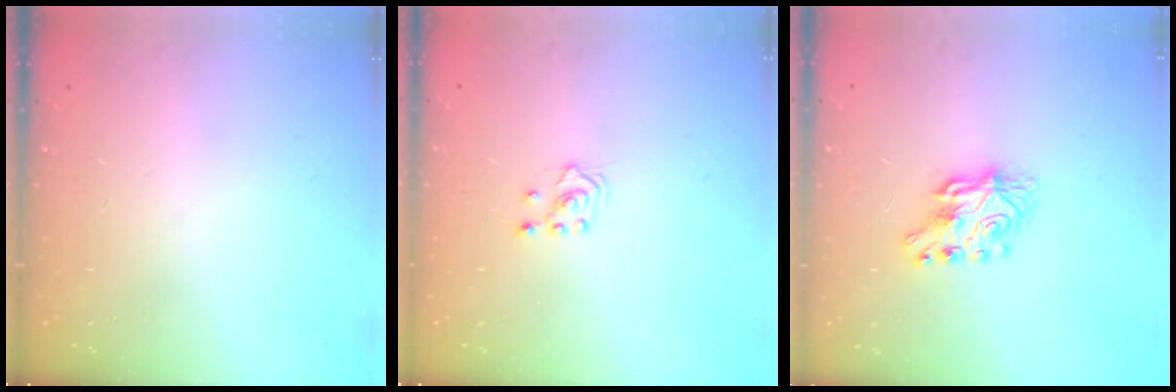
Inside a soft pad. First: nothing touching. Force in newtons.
{"total": 3.2, "press": 3.1, "slide": 1.0}
{"total": 7.7, "press": 7.6, "slide": 0.7}